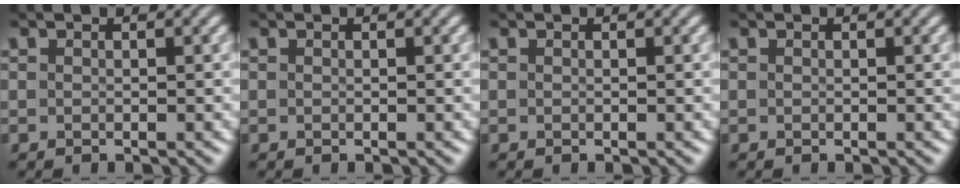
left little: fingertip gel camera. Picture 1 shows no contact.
{"total": 0.0}
{"total": 0.0}
{"total": 0.0}